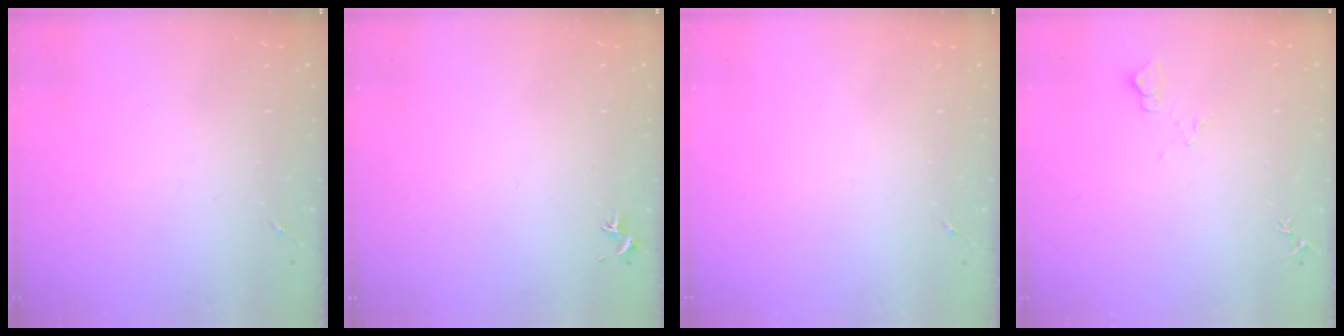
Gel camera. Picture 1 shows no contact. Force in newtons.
{"total": 0.8, "press": 0.7, "slide": 0.3}
{"total": 0.0}
{"total": 6.7, "press": 6.7, "slide": 0.8}